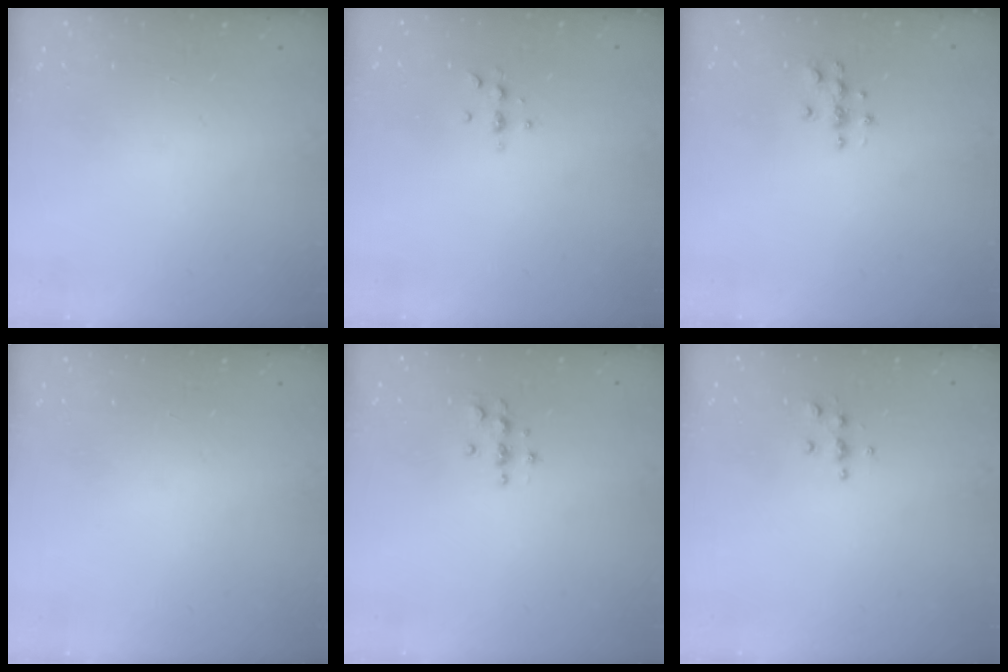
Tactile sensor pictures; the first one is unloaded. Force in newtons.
{"total": 4.3, "press": 4.3, "slide": 0.6}
{"total": 3.8, "press": 3.8, "slide": 0.4}
{"total": 0.0}
{"total": 3.7, "press": 3.6, "slide": 0.5}
{"total": 4.9, "press": 4.9, "slide": 0.5}